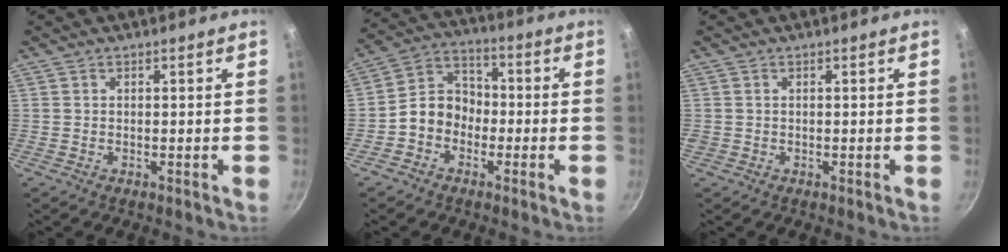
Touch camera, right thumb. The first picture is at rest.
{"total": 8.5, "force": [-2.6, 7.0, 4.1], "torque": [-0.037, 0.043, -0.066]}
{"total": 0.0}